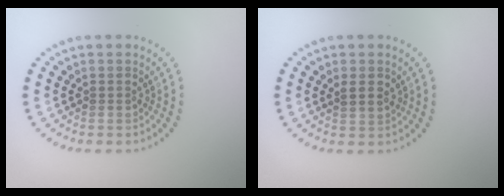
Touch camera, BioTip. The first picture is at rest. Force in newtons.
{"total": 1.1, "press": 1.0, "slide": 0.6}